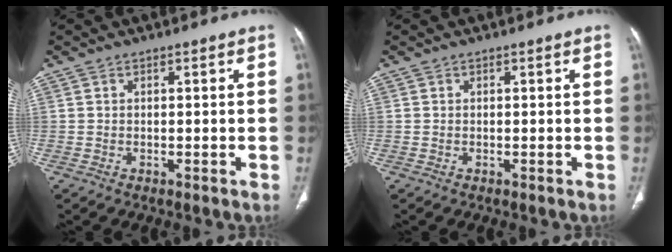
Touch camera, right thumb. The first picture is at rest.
{"total": 0.0}